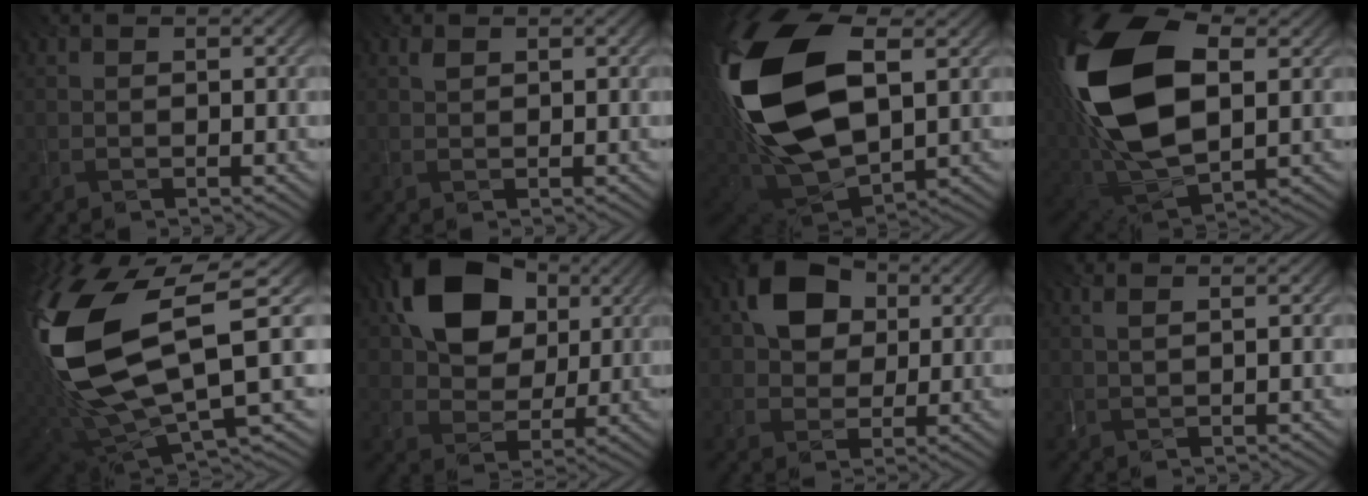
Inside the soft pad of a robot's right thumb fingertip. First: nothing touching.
{"total": 1.0, "force": [0.6, 0.3, 0.7], "torque": [-0.016, 0.002, 0.013]}
{"total": 20.6, "force": [3.8, 12.0, 16.3], "torque": [-0.391, -0.005, 0.073]}
{"total": 19.2, "force": [3.4, 11.1, 15.3], "torque": [-0.347, 0.004, 0.062]}
{"total": 18.1, "force": [3.5, 7.7, 16.0], "torque": [-0.395, -0.018, 0.084]}
{"total": 13.5, "force": [4.7, 9.5, 8.4], "torque": [-0.162, 0.015, 0.078]}
{"total": 9.0, "force": [2.7, 6.5, 5.6], "torque": [-0.116, 0.014, 0.034]}
{"total": 1.9, "force": [1.0, 0.1, 1.7], "torque": [-0.045, 0.008, 0.023]}